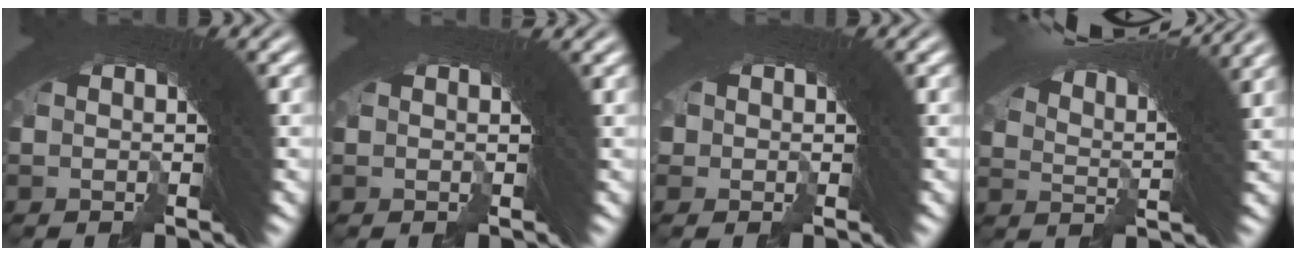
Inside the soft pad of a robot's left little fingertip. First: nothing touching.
{"total": 1.1, "force": [0.8, -0.5, 0.3], "torque": [-0.004, 0.004, 0.014]}
{"total": 1.4, "force": [-0.9, 1.0, -0.1], "torque": [0.011, 0.001, -0.015]}
{"total": 10.5, "force": [7.7, 2.3, 6.9], "torque": [-0.101, 0.033, 0.110]}